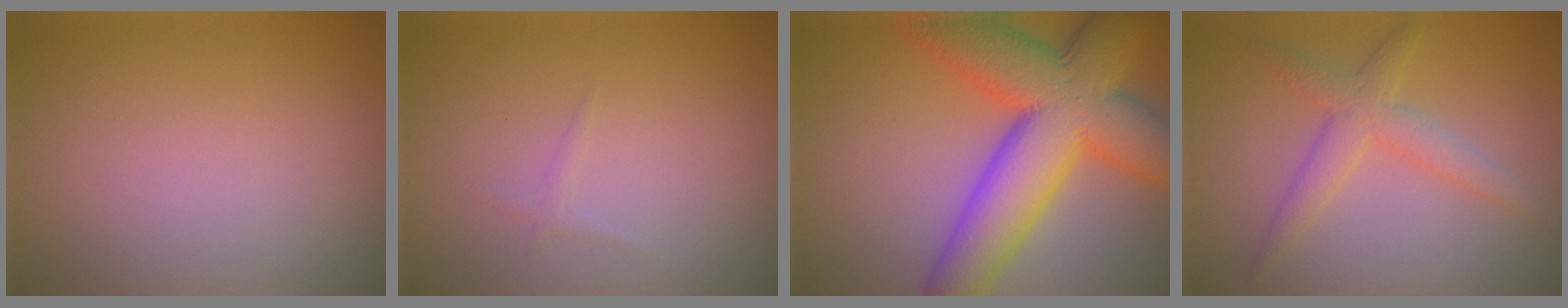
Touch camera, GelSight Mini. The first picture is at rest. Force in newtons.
{"total": 0.6, "press": 0.6, "slide": 0.0}
{"total": 12.8, "press": 12.8, "slide": 0.5}
{"total": 3.2, "press": 3.2, "slide": 0.1}